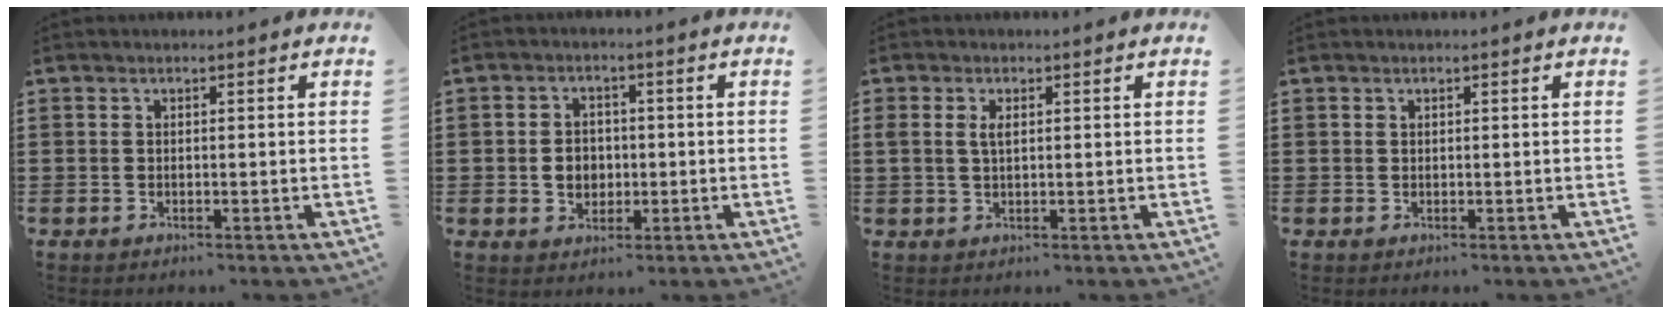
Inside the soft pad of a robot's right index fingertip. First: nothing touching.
{"total": 3.7, "force": [-0.4, 3.0, 2.2], "torque": [-0.043, 0.002, -0.011]}
{"total": 2.3, "force": [0.5, 1.0, 1.9], "torque": [-0.041, 0.007, 0.008]}
{"total": 0.0}